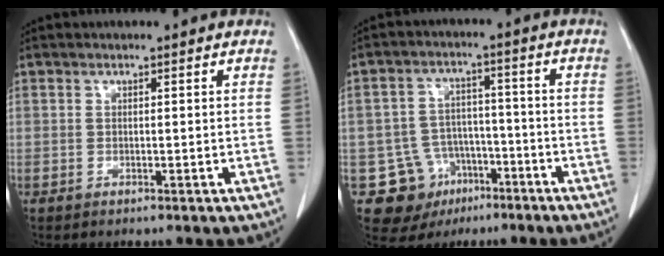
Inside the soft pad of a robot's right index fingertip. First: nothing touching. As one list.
[{"total": 10.7, "force": [-5.2, 9.2, 2.1], "torque": [-0.043, 0.032, -0.068]}]